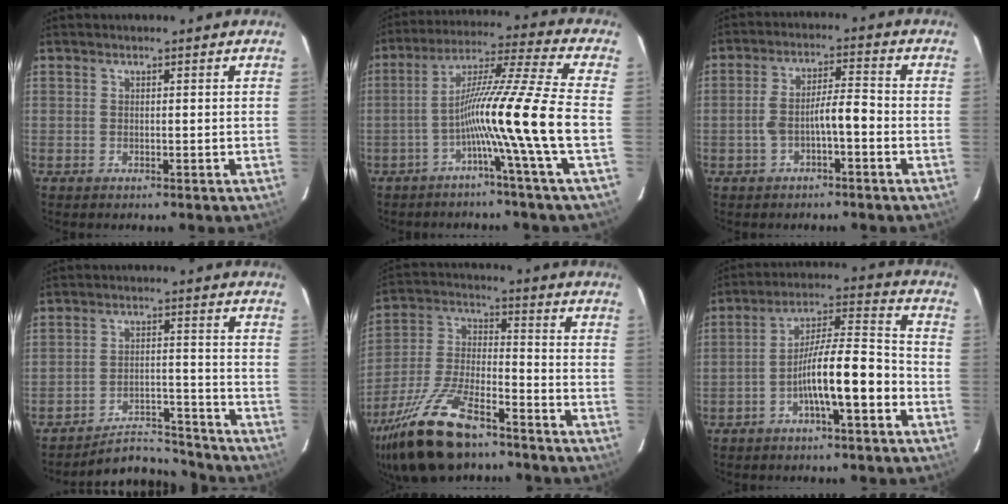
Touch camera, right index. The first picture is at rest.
{"total": 13.5, "force": [-3.9, -3.5, 12.5], "torque": [-0.215, 0.005, -0.077]}
{"total": 5.9, "force": [-1.8, 1.3, 5.5], "torque": [-0.106, 0.023, -0.028]}
{"total": 7.4, "force": [-7.2, 1.2, -0.7], "torque": [0.012, 0.028, -0.115]}
{"total": 16.4, "force": [-11.7, 4.6, 10.5], "torque": [-0.232, -0.015, -0.218]}
{"total": 11.3, "force": [-4.3, 1.4, 10.4], "torque": [-0.182, 0.023, -0.068]}